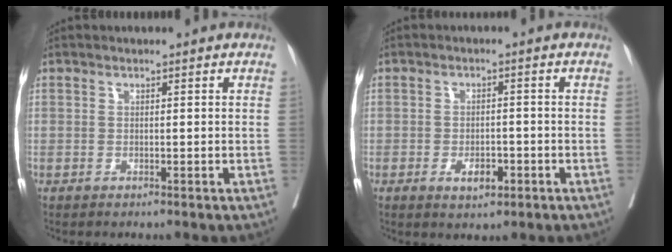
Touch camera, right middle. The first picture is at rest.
{"total": 3.6, "force": [-1.6, 1.7, 2.7], "torque": [-0.041, 0.002, -0.018]}